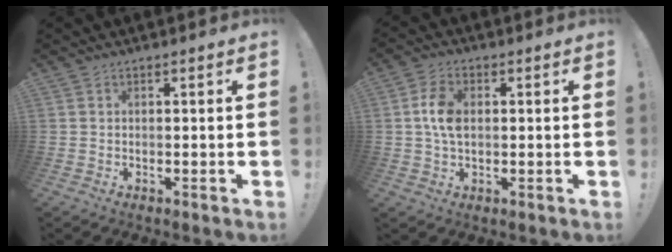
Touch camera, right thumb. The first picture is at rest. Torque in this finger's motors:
{"motor_torque": [0.01, 0.35, 0.68, -0.66, -0.02]}